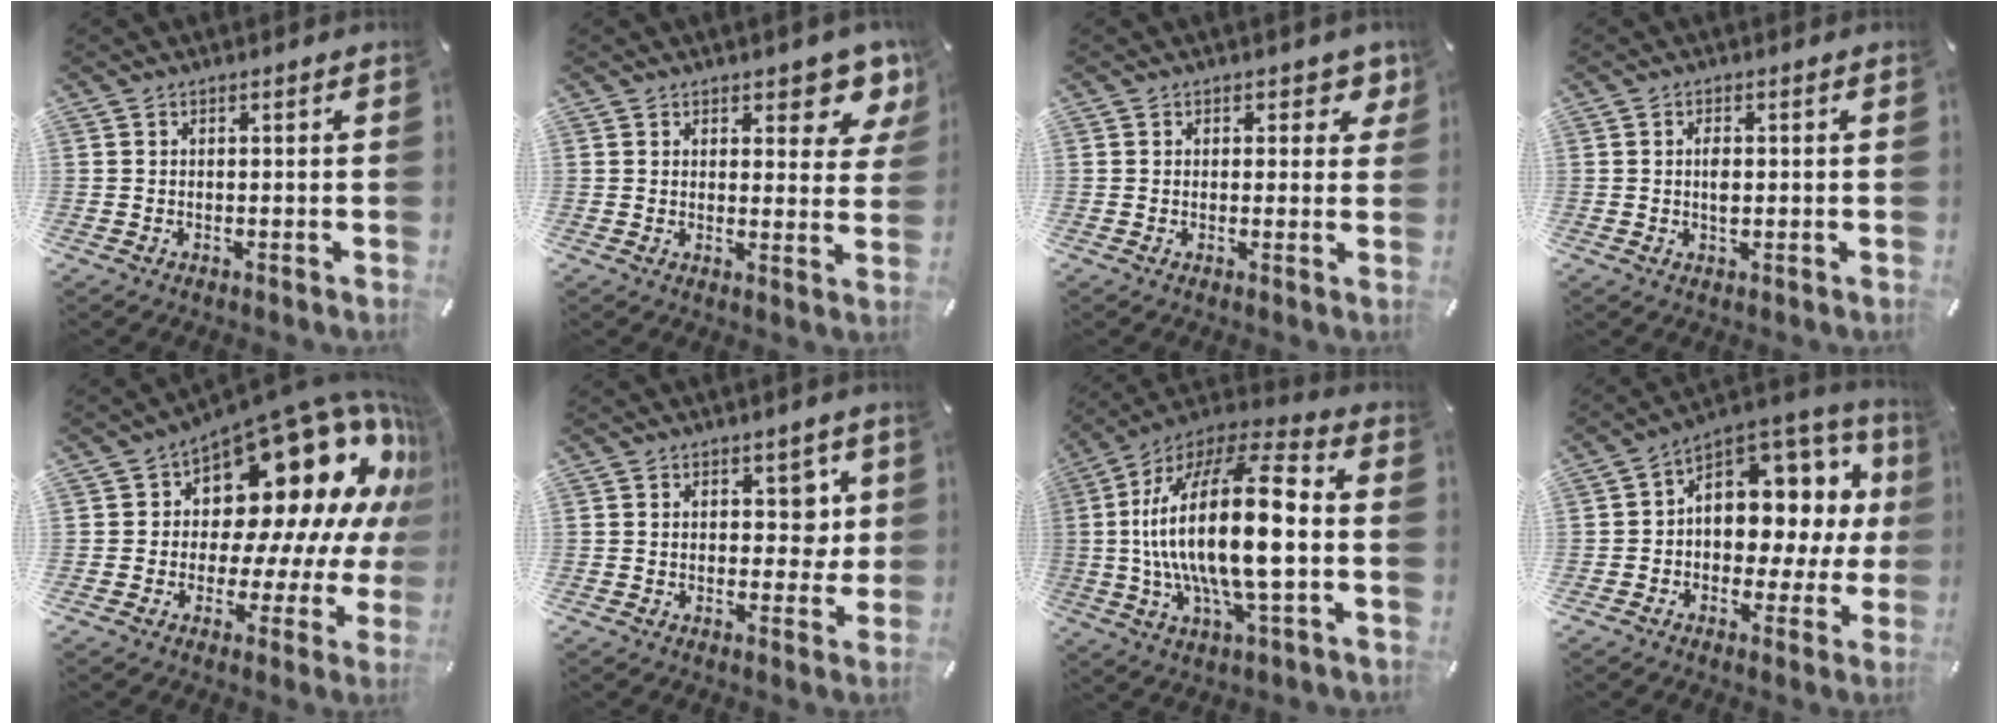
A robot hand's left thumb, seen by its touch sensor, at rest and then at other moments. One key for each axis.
{"total": 7.6, "fx": 5.4, "fy": 3.7, "fz": 3.8, "tx": -0.025, "ty": -0.040, "tz": 0.089}
{"total": 3.7, "fx": 1.7, "fy": 2.5, "fz": 2.1, "tx": 0.003, "ty": -0.008, "tz": 0.021}
{"total": 2.7, "fx": 0.1, "fy": 1.4, "fz": 2.3, "tx": -0.055, "ty": 0.000, "tz": -0.002}
{"total": 23.4, "fx": 10.9, "fy": 13.1, "fz": 16.0, "tx": -0.219, "ty": -0.097, "tz": 0.190}
{"total": 6.8, "fx": 1.7, "fy": 4.7, "fz": 4.5, "tx": -0.041, "ty": -0.006, "tz": 0.021}
{"total": 26.3, "fx": -0.5, "fy": 9.8, "fz": 24.4, "tx": -0.491, "ty": -0.011, "tz": -0.020}
{"total": 9.9, "fx": 2.0, "fy": 8.0, "fz": 5.5, "tx": -0.062, "ty": -0.042, "tz": 0.039}